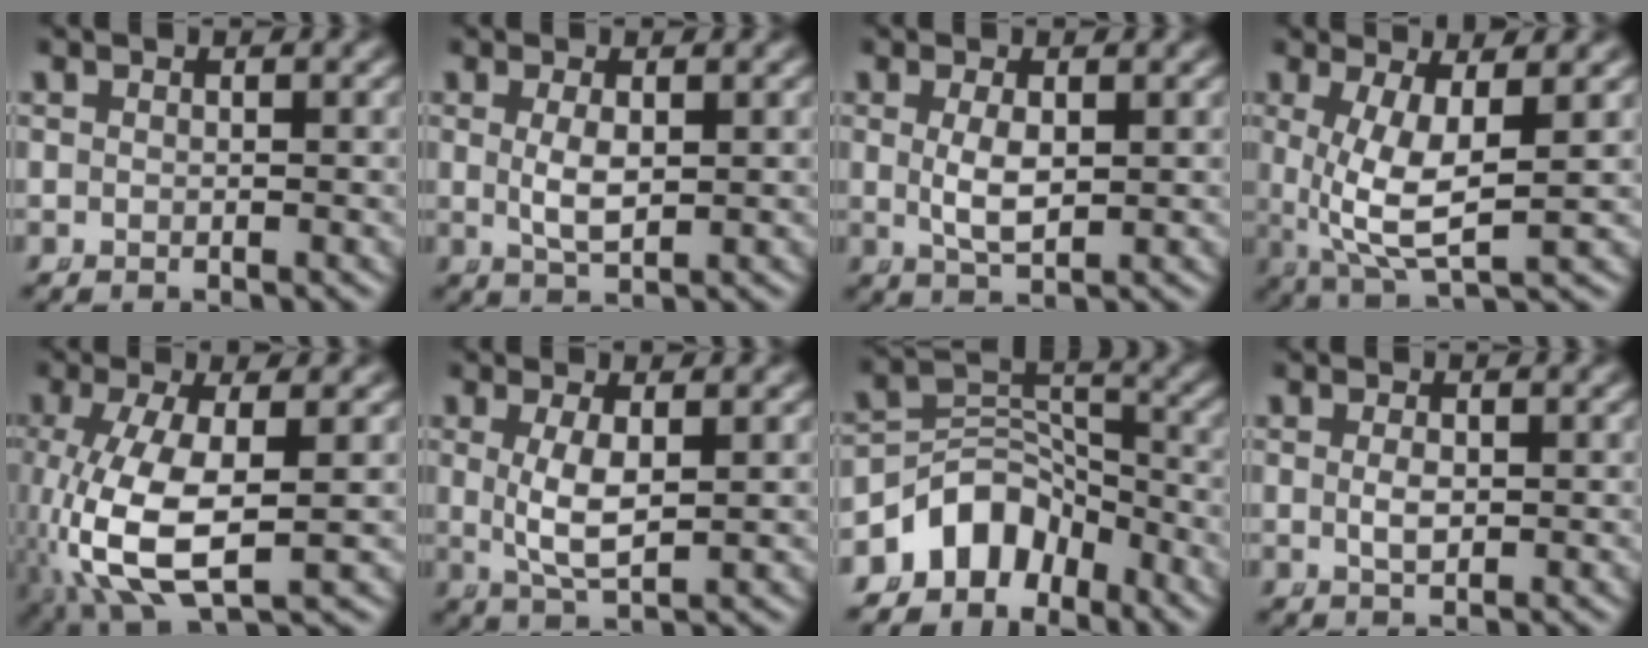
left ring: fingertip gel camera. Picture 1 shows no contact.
{"total": 2.6, "force": [0.2, 0.9, 2.4], "torque": [-0.051, -0.012, 0.015]}
{"total": 2.9, "force": [0.1, 1.1, 2.7], "torque": [-0.057, -0.013, 0.014]}
{"total": 7.5, "force": [0.6, 3.4, 6.7], "torque": [-0.124, -0.020, 0.025]}
{"total": 8.9, "force": [-1.5, 4.6, 7.4], "torque": [-0.190, -0.051, 0.011]}
{"total": 3.7, "force": [0.2, 1.1, 3.6], "torque": [-0.074, -0.018, 0.019]}
{"total": 8.3, "force": [-3.9, 6.3, 3.7], "torque": [-0.068, -0.017, -0.068]}
{"total": 1.4, "force": [0.0, 0.7, 1.3], "torque": [-0.027, -0.012, 0.008]}